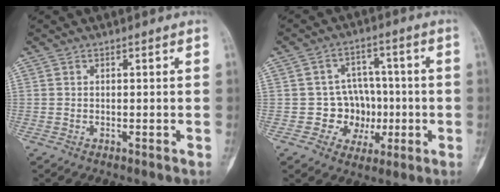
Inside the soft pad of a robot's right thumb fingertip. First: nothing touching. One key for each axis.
{"total": 8.3, "fx": -1.5, "fy": 7.7, "fz": 2.9, "tx": 0.023, "ty": 0.026, "tz": -0.022}